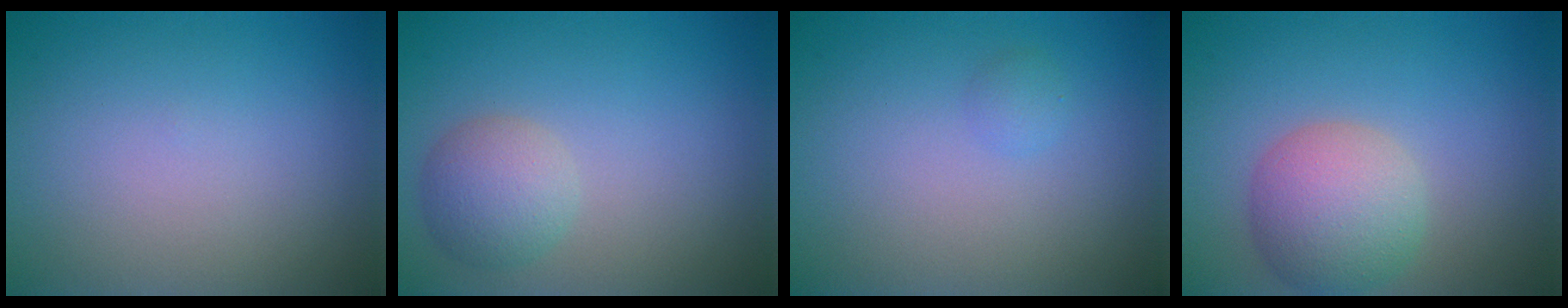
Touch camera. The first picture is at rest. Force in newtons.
{"total": 3.1, "press": 3.1, "slide": 0.2}
{"total": 0.8, "press": 0.8, "slide": 0.1}
{"total": 5.5, "press": 5.5, "slide": 0.3}